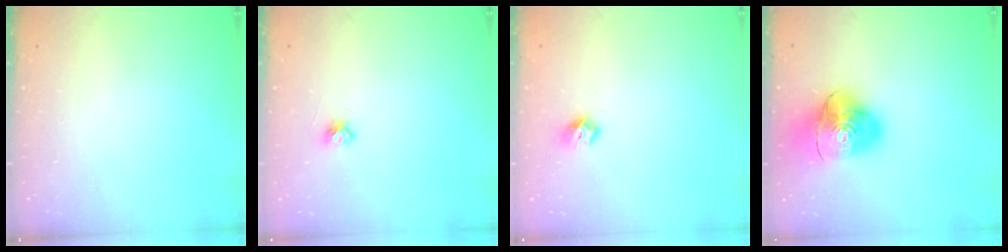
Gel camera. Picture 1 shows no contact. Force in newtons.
{"total": 3.8, "press": 3.7, "slide": 0.5}
{"total": 7.6, "press": 7.6, "slide": 0.7}
{"total": 14.0, "press": 13.9, "slide": 1.8}